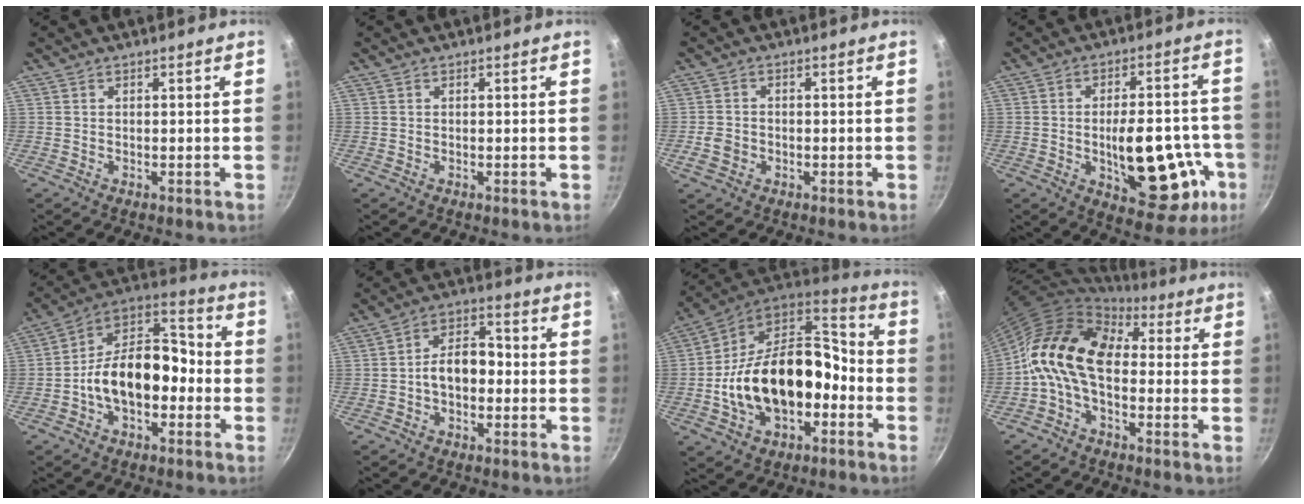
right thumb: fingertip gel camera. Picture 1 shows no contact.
{"total": 0.0}
{"total": 3.7, "force": [-1.1, 3.0, 1.9], "torque": [-0.032, 0.011, -0.020]}
{"total": 20.0, "force": [-5.1, 9.6, 16.8], "torque": [-0.182, 0.017, -0.059]}
{"total": 16.2, "force": [-3.6, 10.3, 11.9], "torque": [-0.155, 0.064, -0.075]}
{"total": 8.0, "force": [-1.3, 5.3, 5.9], "torque": [-0.063, 0.034, -0.032]}
{"total": 23.2, "force": [-5.1, 14.9, 17.1], "torque": [-0.274, 0.068, -0.084]}
{"total": 13.8, "force": [-0.3, 8.9, 10.5], "torque": [-0.169, 0.031, -0.030]}